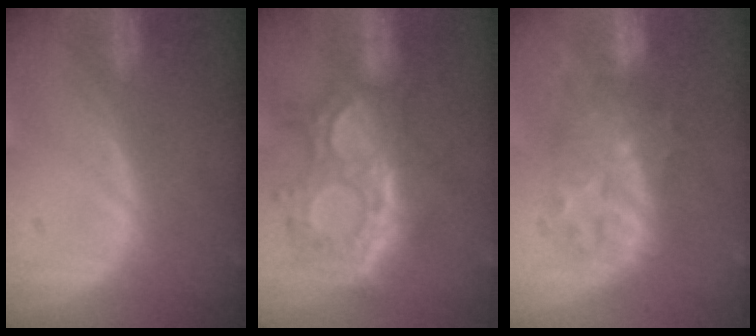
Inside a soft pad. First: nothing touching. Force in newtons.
{"total": 10.8, "press": 10.2, "slide": 3.8}
{"total": 8.3, "press": 8.2, "slide": 1.8}